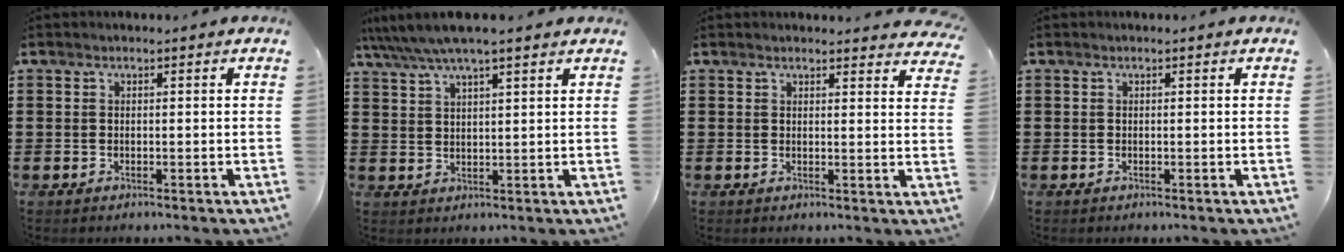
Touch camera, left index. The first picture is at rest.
{"total": 5.1, "force": [4.2, 0.8, 2.8], "torque": [-0.066, -0.008, 0.073]}
{"total": 2.2, "force": [2.2, 0.1, 0.3], "torque": [-0.003, -0.008, 0.041]}
{"total": 0.0}